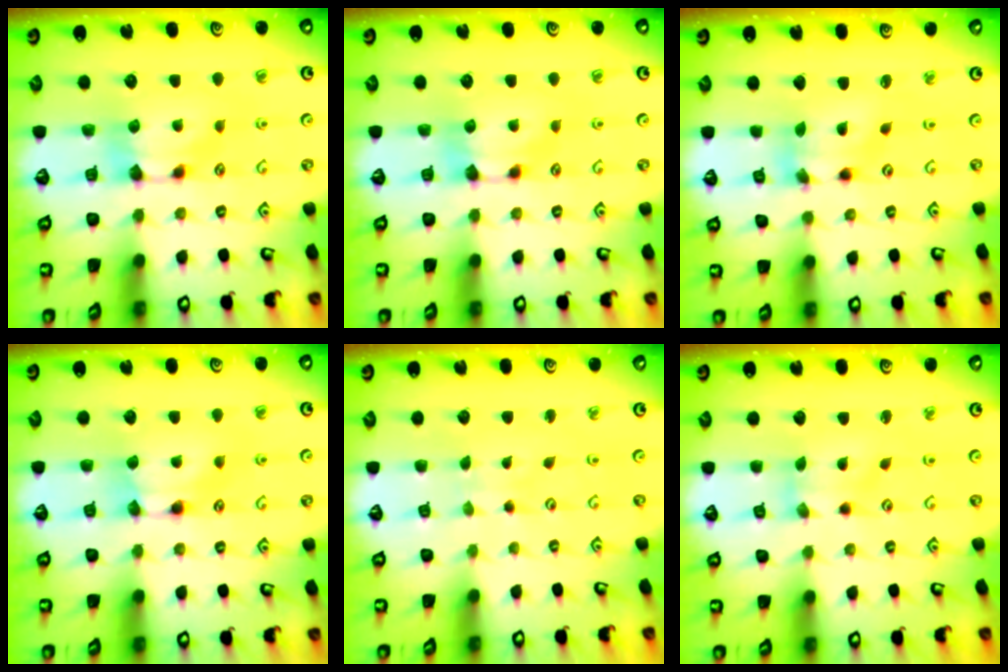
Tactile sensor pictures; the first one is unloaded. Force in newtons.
{"total": 0.0}
{"total": 5.3, "press": 4.8, "slide": 2.1}
{"total": 1.7, "press": 1.7, "slide": 0.1}
{"total": 4.5, "press": 4.5, "slide": 0.3}
{"total": 1.3, "press": 0.0, "slide": 1.3}